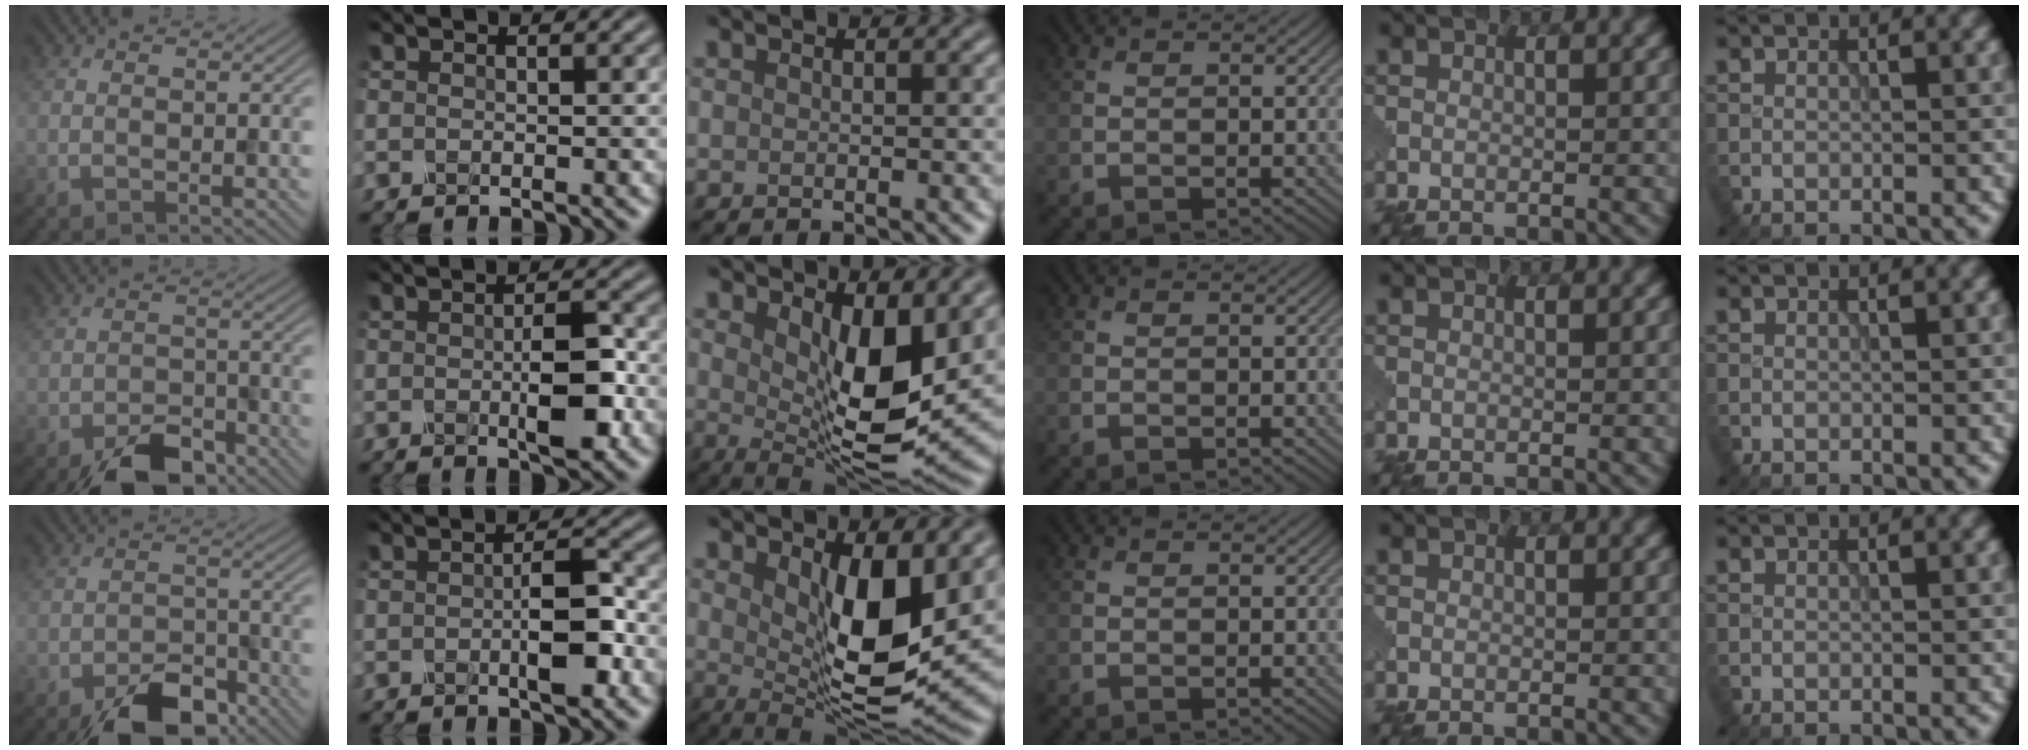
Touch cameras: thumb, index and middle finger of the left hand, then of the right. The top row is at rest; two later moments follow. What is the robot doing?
{"motion": "press", "object": "mechanical pencil"}